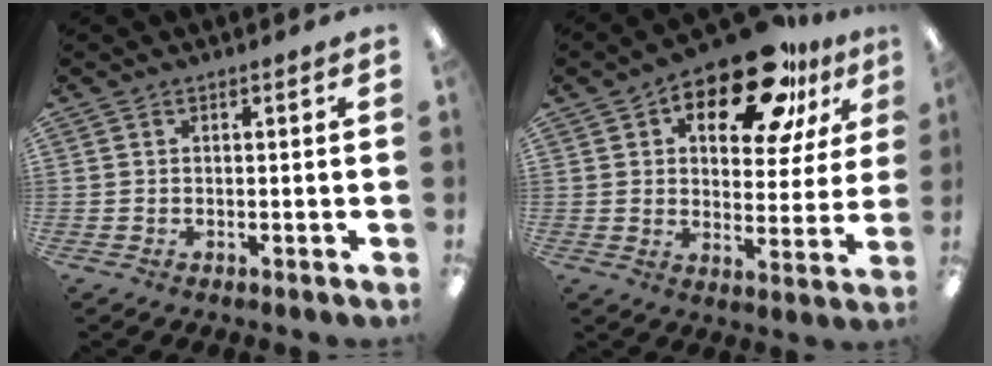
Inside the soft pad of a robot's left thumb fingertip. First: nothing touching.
{"total": 18.5, "force": [12.1, 8.1, 11.4], "torque": [-0.163, -0.064, 0.198]}